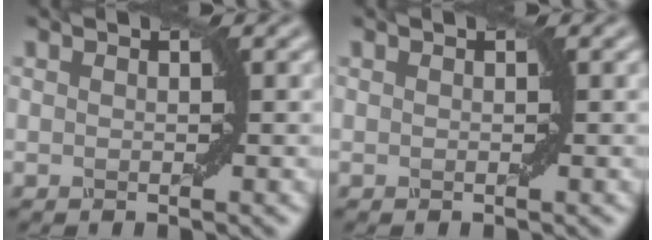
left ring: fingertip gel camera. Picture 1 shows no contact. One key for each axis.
{"total": 0.0}